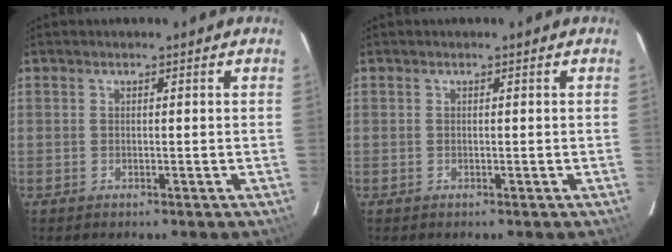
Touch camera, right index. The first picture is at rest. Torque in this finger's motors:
{"motor_torque": [0.07, 0.05, -0.03, 0.00]}